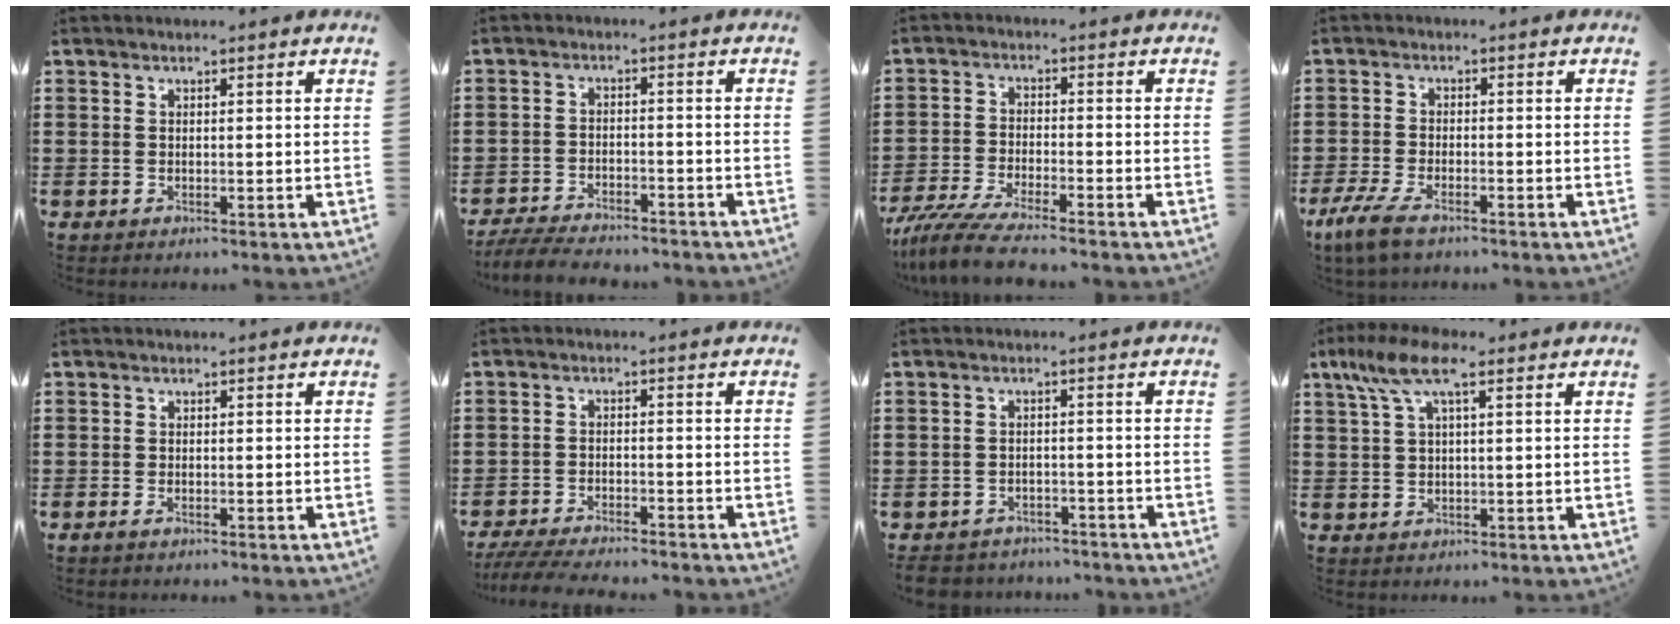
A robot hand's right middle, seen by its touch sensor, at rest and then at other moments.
{"total": 4.9, "force": [-4.7, 0.7, 1.2], "torque": [-0.031, -0.001, -0.096]}
{"total": 6.3, "force": [-5.7, 0.1, 2.7], "torque": [-0.075, -0.018, -0.116]}
{"total": 4.5, "force": [-3.0, 1.3, 3.1], "torque": [-0.086, -0.009, -0.065]}
{"total": 0.6, "force": [-0.4, 0.2, 0.4], "torque": [-0.010, -0.004, -0.007]}
{"total": 4.3, "force": [-4.1, 0.2, 1.2], "torque": [-0.033, -0.008, -0.086]}
{"total": 3.0, "force": [-2.9, 0.7, 0.0], "torque": [-0.006, 0.001, -0.063]}
{"total": 7.4, "force": [3.4, 2.3, 6.2], "torque": [-0.127, 0.014, 0.058]}